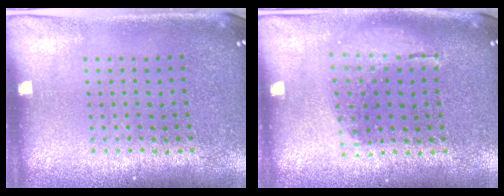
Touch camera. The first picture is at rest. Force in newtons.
{"total": 1.3, "press": 1.1, "slide": 0.6}